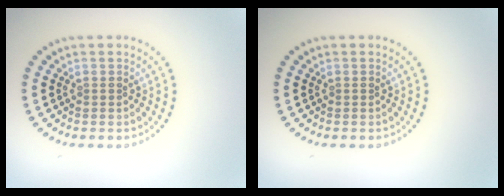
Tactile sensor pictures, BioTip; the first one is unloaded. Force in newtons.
{"total": 0.0}